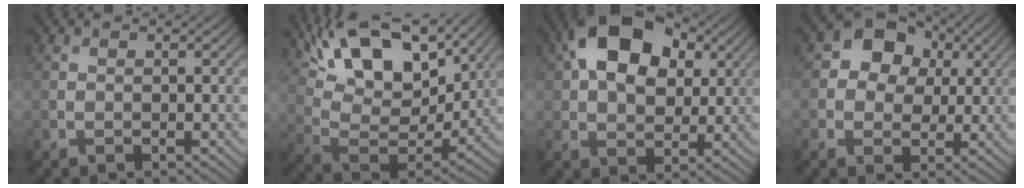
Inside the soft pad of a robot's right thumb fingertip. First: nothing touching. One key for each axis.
{"total": 16.0, "fx": 9.7, "fy": 6.9, "fz": 10.7, "tx": -0.213, "ty": 0.015, "tz": 0.156}
{"total": 14.4, "fx": 5.3, "fy": 8.9, "fz": 10.0, "tx": -0.189, "ty": 0.026, "tz": 0.079}
{"total": 7.7, "fx": 2.2, "fy": 6.2, "fz": 4.0, "tx": -0.078, "ty": 0.007, "tz": 0.015}